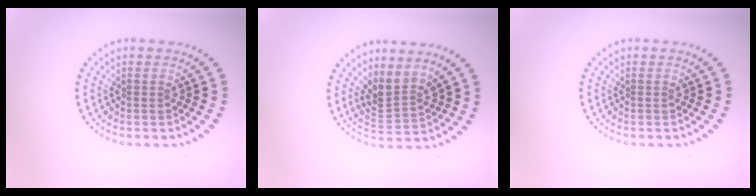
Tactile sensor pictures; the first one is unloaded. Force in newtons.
{"total": 3.0, "press": 2.1, "slide": 2.2}
{"total": 0.0}